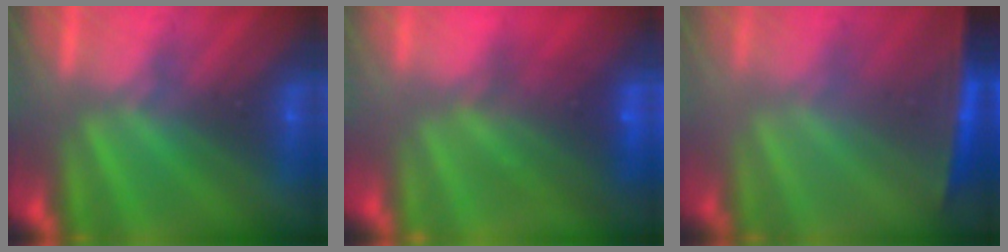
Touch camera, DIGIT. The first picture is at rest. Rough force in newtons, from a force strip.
{"total": 7.2}
{"total": 1.3}